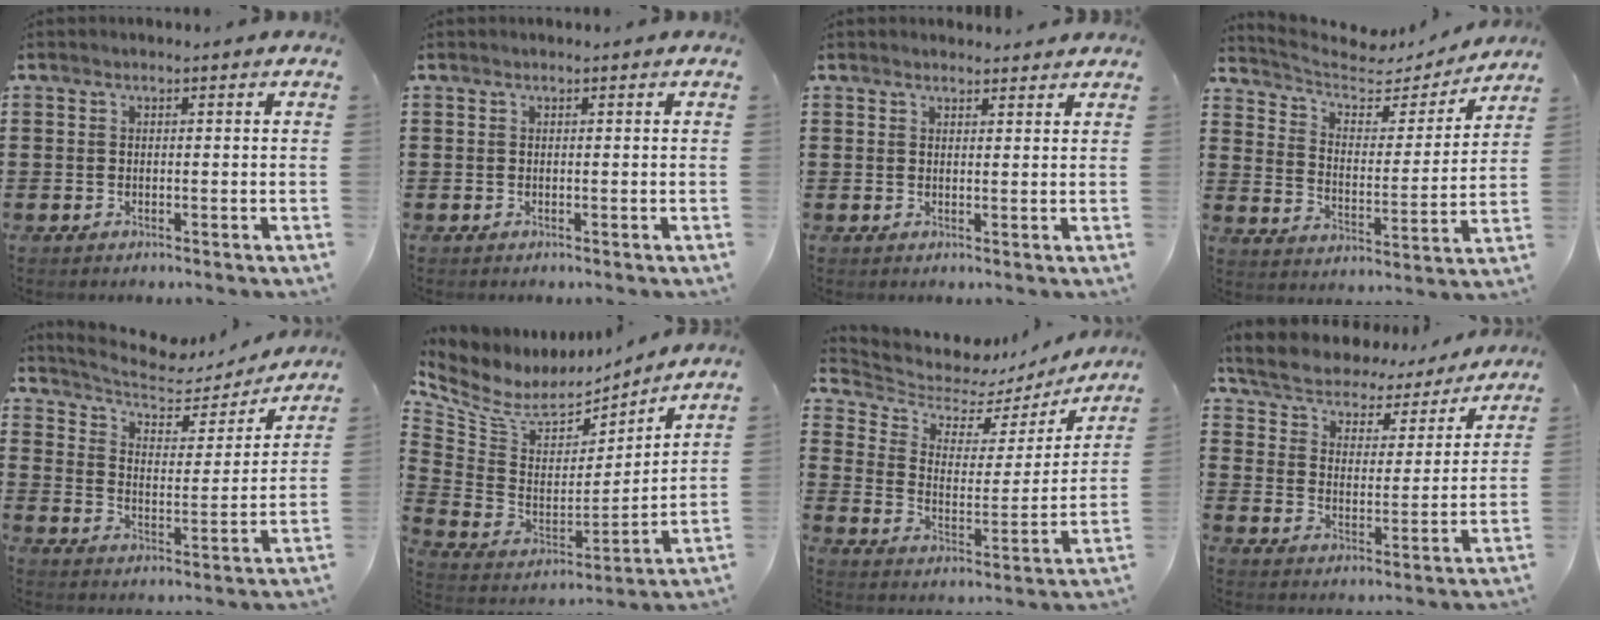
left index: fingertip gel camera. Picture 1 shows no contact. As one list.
[{"total": 0.0}, {"total": 1.5, "force": [1.5, 0.3, -0.1], "torque": [-0.002, 0.002, 0.029]}, {"total": 5.0, "force": [4.1, 2.3, 1.8], "torque": [-0.052, -0.028, 0.061]}, {"total": 5.9, "force": [4.9, 2.2, 2.4], "torque": [-0.073, -0.026, 0.079]}, {"total": 7.1, "force": [5.2, 3.9, 2.7], "torque": [-0.089, -0.036, 0.092]}, {"total": 5.8, "force": [5.1, 2.5, 1.2], "torque": [-0.051, -0.039, 0.084]}, {"total": 4.9, "force": [4.8, 1.0, 0.3], "torque": [-0.035, -0.037, 0.078]}]